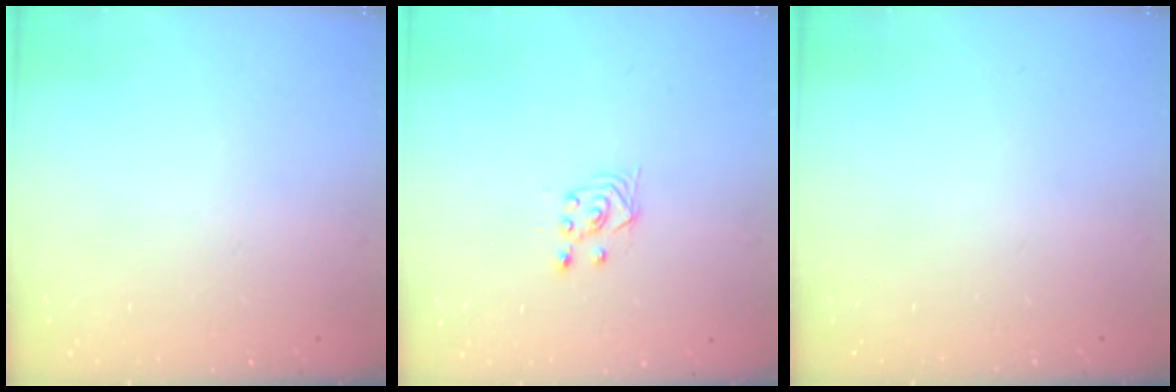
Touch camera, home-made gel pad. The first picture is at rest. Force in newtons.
{"total": 2.9, "press": 2.5, "slide": 1.4}
{"total": 0.0}